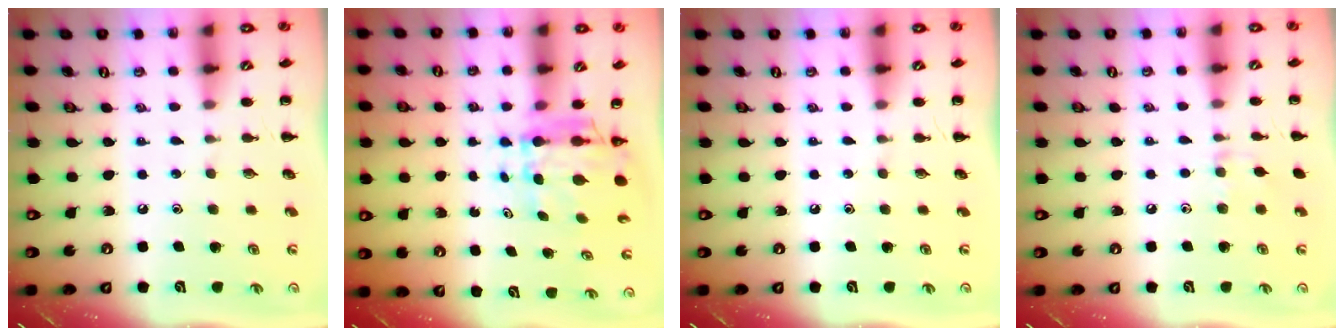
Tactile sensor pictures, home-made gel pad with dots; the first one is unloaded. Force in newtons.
{"total": 5.6, "press": 5.2, "slide": 2.1}
{"total": 0.0}
{"total": 5.0, "press": 4.6, "slide": 1.8}